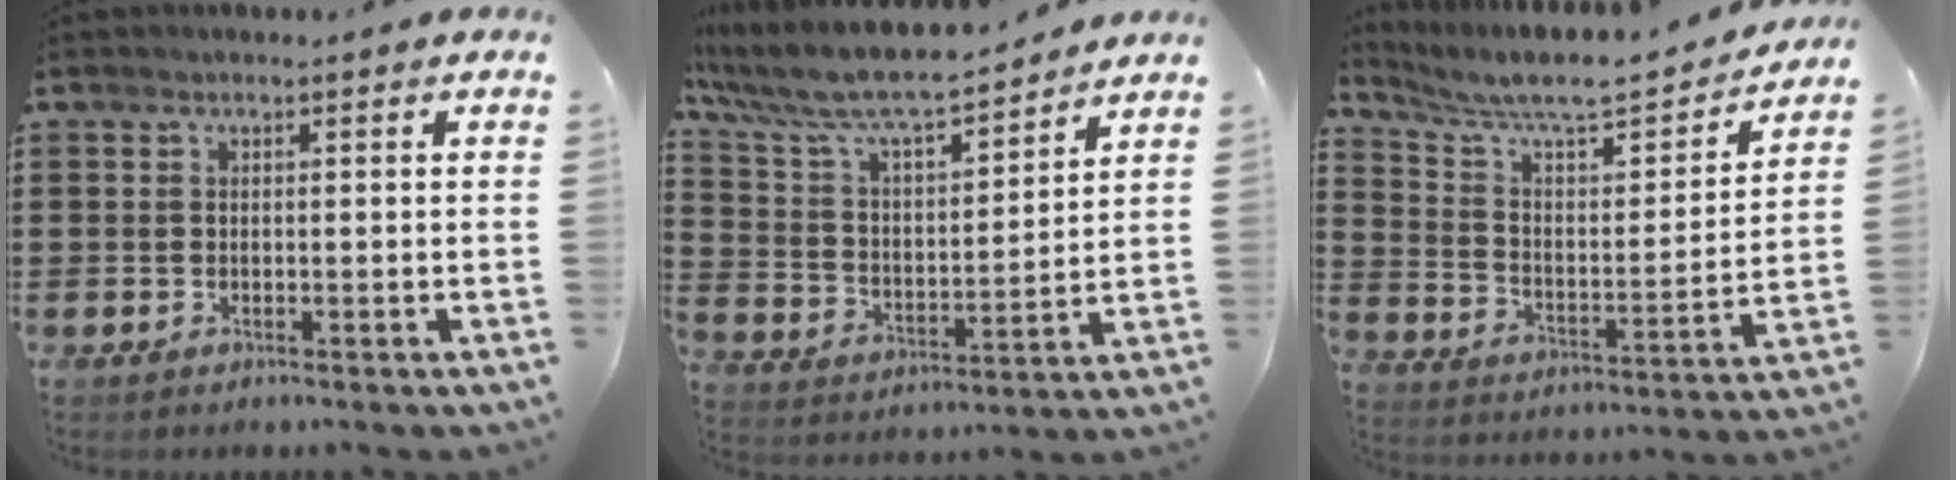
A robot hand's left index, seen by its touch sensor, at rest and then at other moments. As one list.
[{"total": 8.3, "force": [7.4, 1.3, 3.5], "torque": [-0.101, -0.049, 0.125]}, {"total": 7.3, "force": [6.6, 0.8, 3.1], "torque": [-0.090, -0.047, 0.108]}]